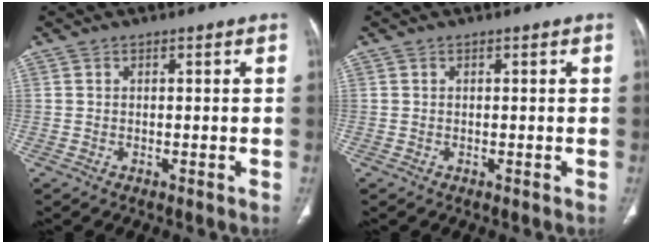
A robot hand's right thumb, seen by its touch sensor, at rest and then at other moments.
{"total": 0.0}